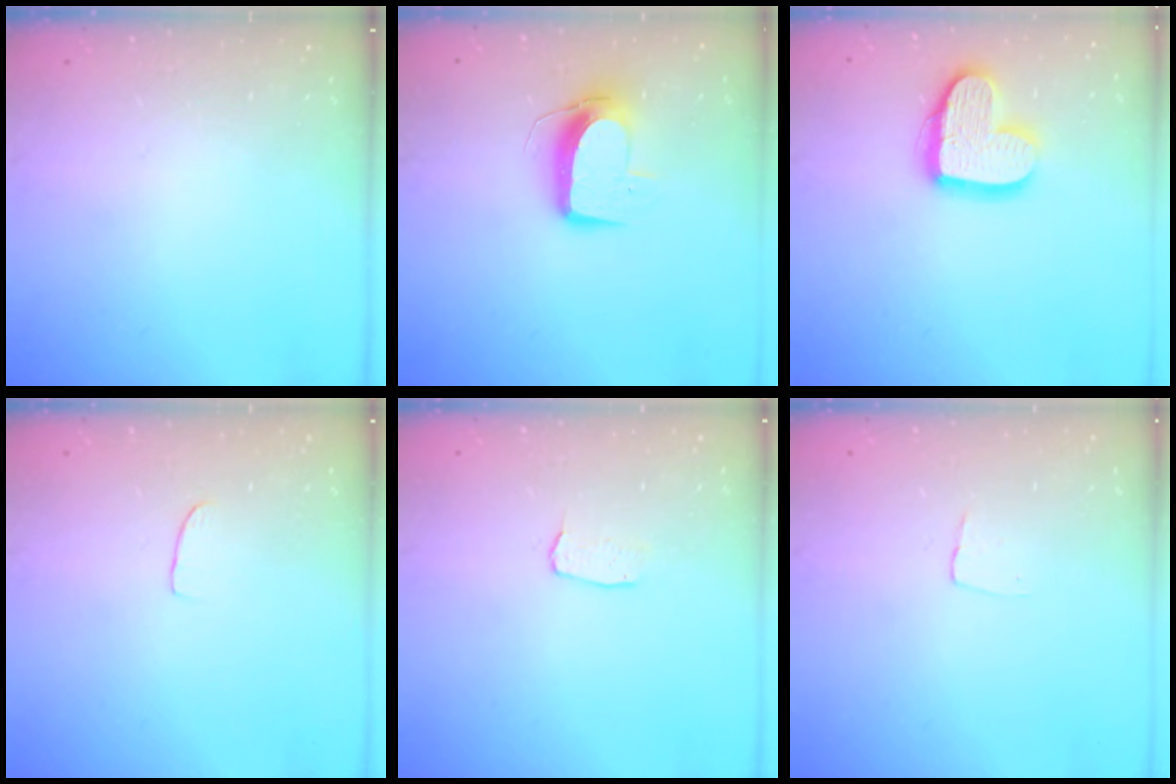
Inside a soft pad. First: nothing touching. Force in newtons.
{"total": 10.0, "press": 10.0, "slide": 0.3}
{"total": 14.9, "press": 14.8, "slide": 1.1}
{"total": 2.6, "press": 2.6, "slide": 0.2}
{"total": 2.9, "press": 2.9, "slide": 0.2}
{"total": 3.4, "press": 3.4, "slide": 0.2}